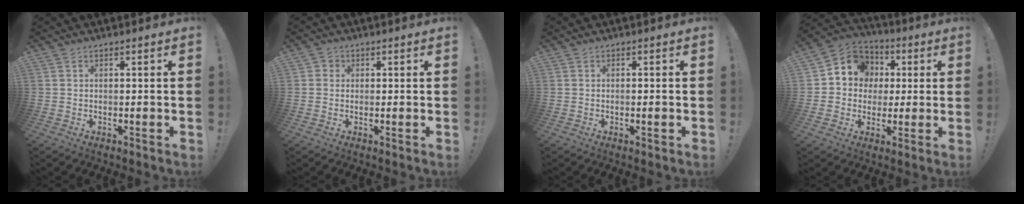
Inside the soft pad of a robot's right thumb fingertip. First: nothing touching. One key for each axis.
{"total": 1.9, "fx": 0.0, "fy": 1.7, "fz": 0.7, "tx": -0.014, "ty": 0.005, "tz": 0.001}
{"total": 1.2, "fx": -0.4, "fy": 0.1, "fz": 1.1, "tx": -0.010, "ty": -0.002, "tz": -0.008}
{"total": 10.5, "fx": 1.6, "fy": 9.6, "fz": 3.9, "tx": -0.053, "ty": 0.003, "tz": 0.036}